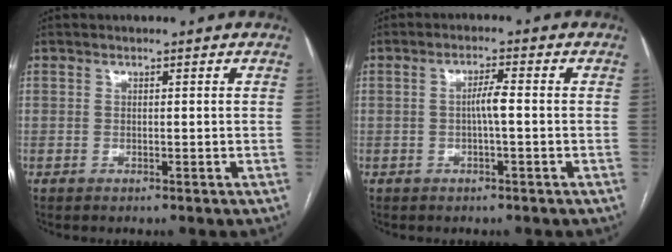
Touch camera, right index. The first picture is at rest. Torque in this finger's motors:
{"motor_torque": [0.48, 0.08, 0.08, 0.05]}